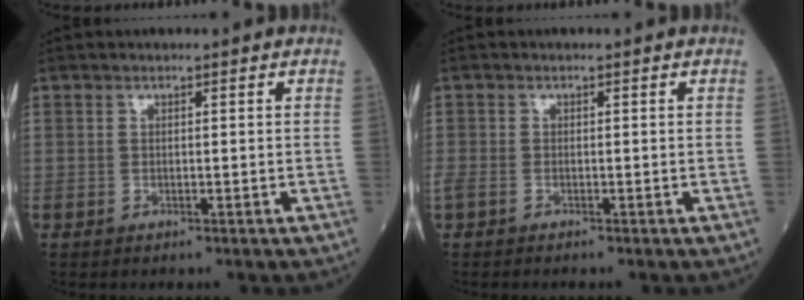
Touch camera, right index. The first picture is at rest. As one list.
[{"total": 2.2, "force": [-1.5, 1.1, 1.0], "torque": [-0.032, -0.005, -0.030]}]